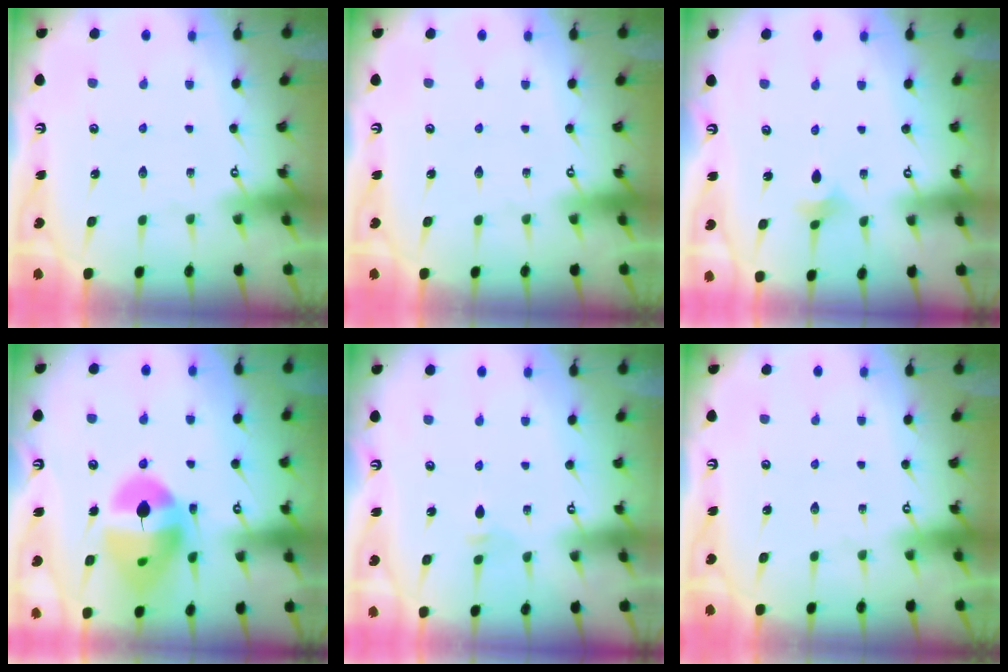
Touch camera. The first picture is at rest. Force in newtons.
{"total": 0.0}
{"total": 2.4, "press": 2.4, "slide": 0.5}
{"total": 15.7, "press": 15.6, "slide": 1.8}
{"total": 2.8, "press": 2.7, "slide": 0.6}
{"total": 0.0}